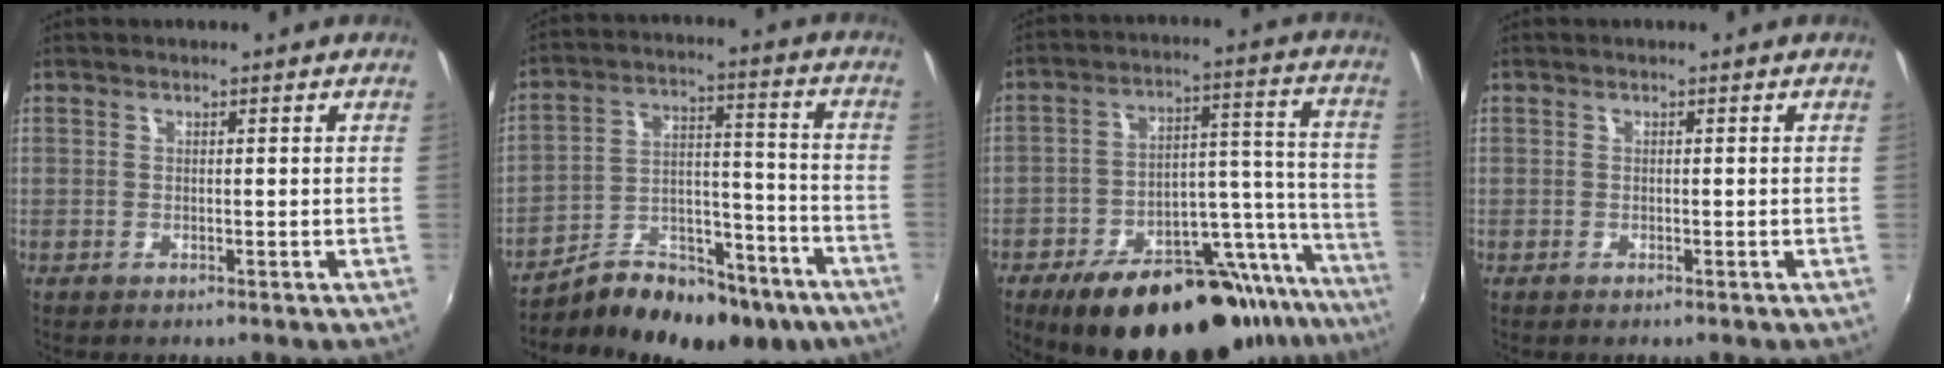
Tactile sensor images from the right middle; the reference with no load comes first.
{"total": 18.8, "force": [-13.7, 8.6, 9.5], "torque": [-0.151, 0.017, -0.198]}
{"total": 27.7, "force": [-21.9, 9.1, 14.2], "torque": [-0.183, 0.025, -0.302]}
{"total": 0.0}